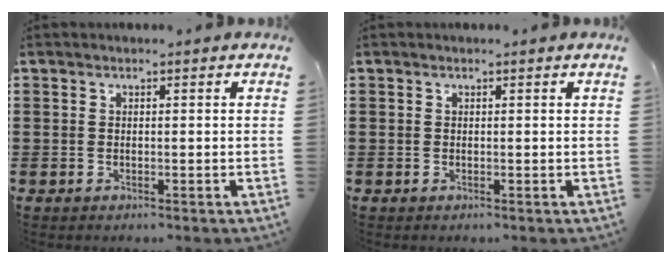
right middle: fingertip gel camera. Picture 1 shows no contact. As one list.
[{"total": 0.0}]